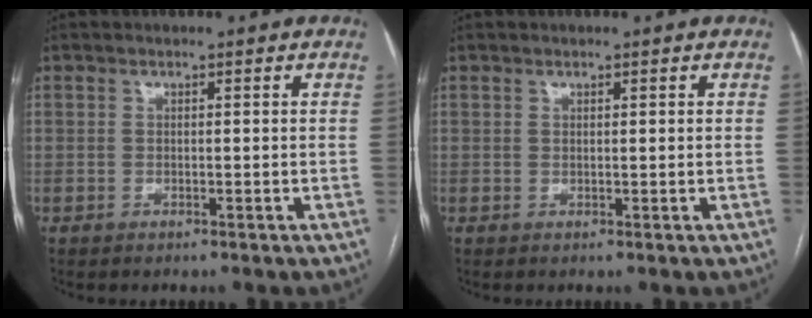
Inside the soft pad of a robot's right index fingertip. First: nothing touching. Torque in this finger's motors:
{"motor_torque": [0.03, -0.07, 0.10, 0.02]}